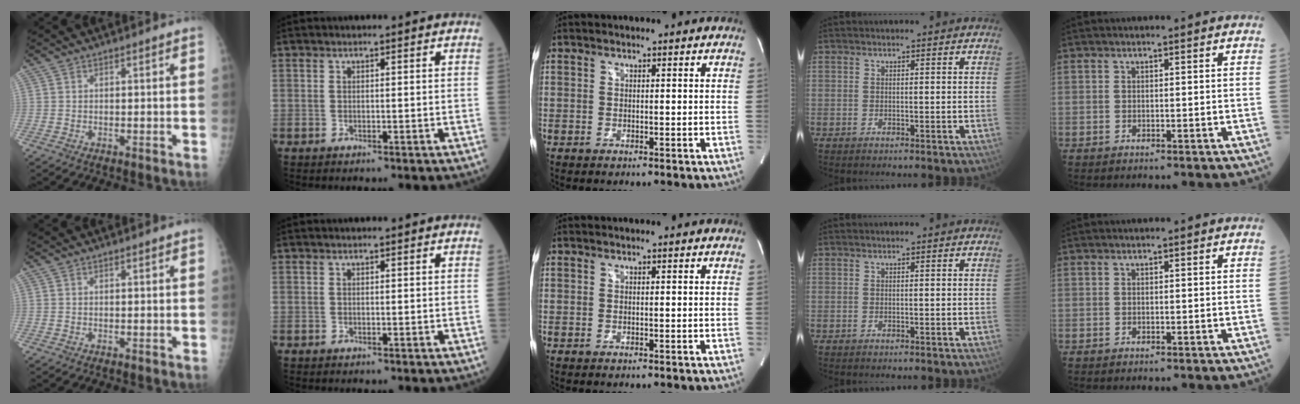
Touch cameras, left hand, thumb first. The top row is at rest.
{}